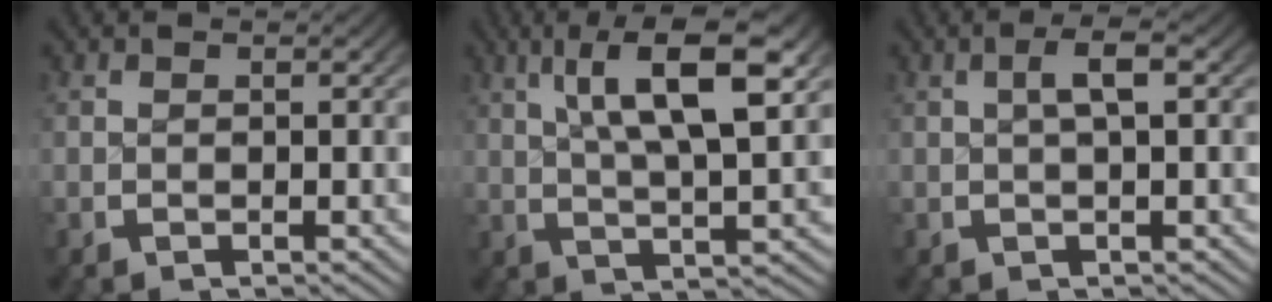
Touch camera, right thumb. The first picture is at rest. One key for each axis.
{"total": 8.9, "fx": 3.2, "fy": 3.5, "fz": 7.5, "tx": -0.117, "ty": 0.000, "tz": 0.050}
{"total": 2.3, "fx": 0.8, "fy": 0.6, "fz": 2.0, "tx": -0.031, "ty": 0.007, "tz": 0.011}